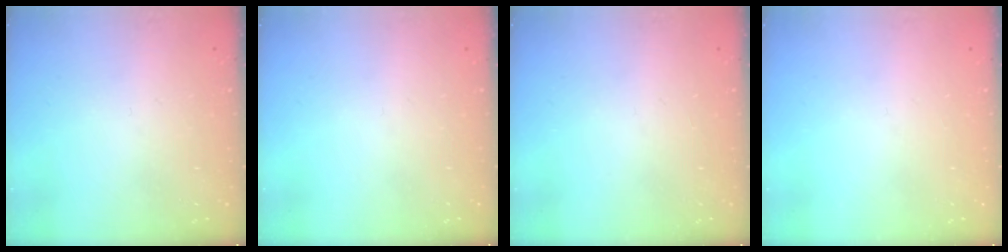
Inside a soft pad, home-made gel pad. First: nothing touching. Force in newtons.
{"total": 0.0}
{"total": 0.0}
{"total": 0.0}